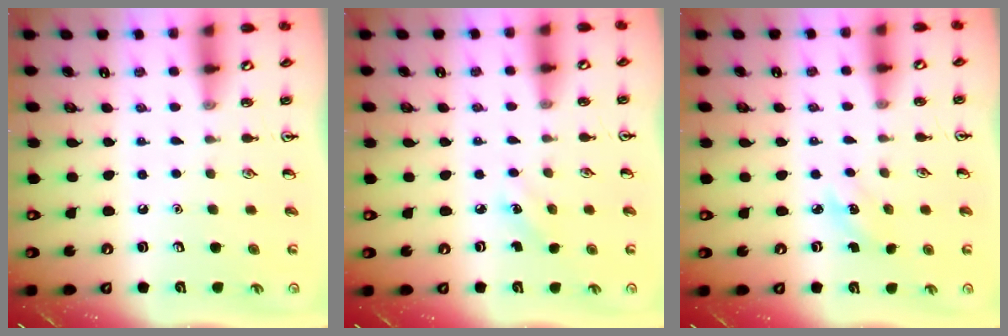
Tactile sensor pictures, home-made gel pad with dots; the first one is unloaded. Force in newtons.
{"total": 1.9, "press": 1.7, "slide": 0.7}
{"total": 2.7, "press": 2.5, "slide": 1.0}